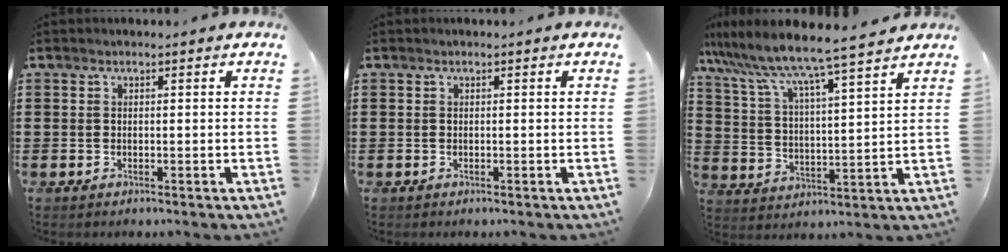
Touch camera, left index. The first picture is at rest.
{"total": 0.0}
{"total": 7.0, "force": [6.4, -0.7, 2.7], "torque": [-0.079, -0.048, 0.103]}